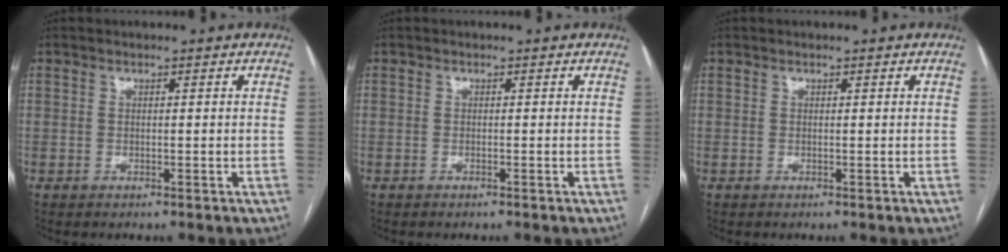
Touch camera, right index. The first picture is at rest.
{"total": 0.0}
{"total": 0.0}